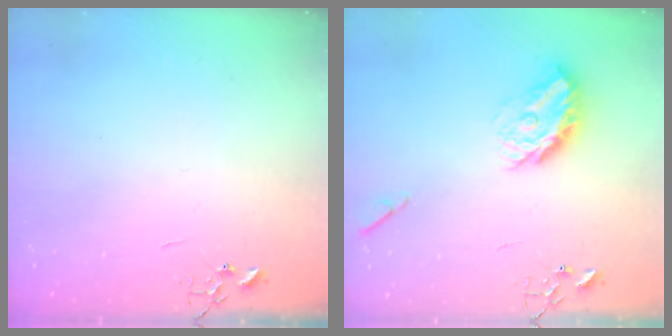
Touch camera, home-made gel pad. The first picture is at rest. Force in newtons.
{"total": 13.8, "press": 13.8, "slide": 0.6}